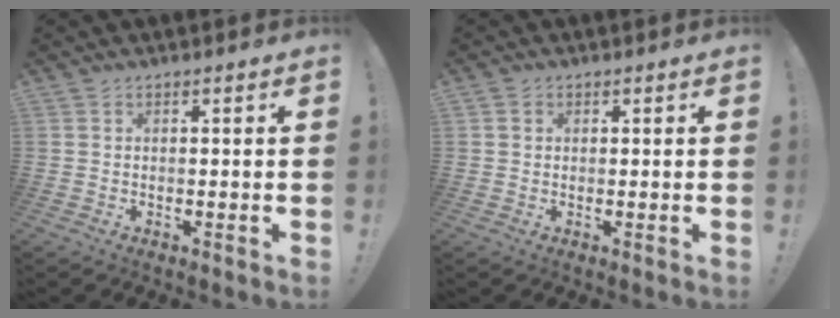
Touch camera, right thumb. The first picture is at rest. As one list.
[{"total": 1.4, "force": [0.5, 1.3, 0.2], "torque": [0.001, 0.000, 0.008]}]